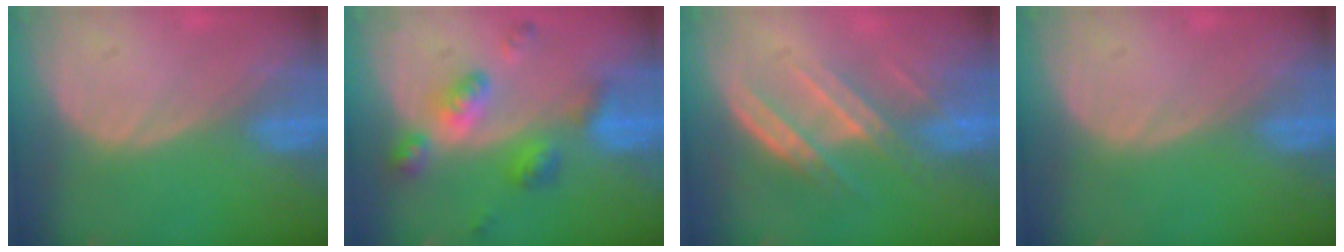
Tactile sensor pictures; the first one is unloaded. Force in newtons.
{"total": 7.1, "press": 7.0, "slide": 0.6}
{"total": 7.1, "press": 6.5, "slide": 2.8}
{"total": 0.0}